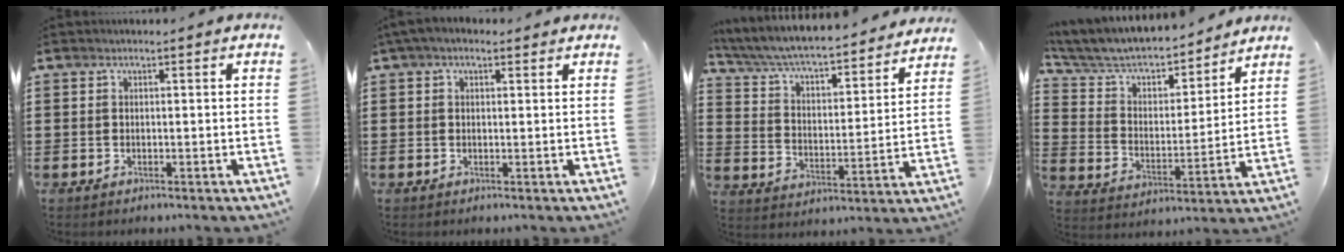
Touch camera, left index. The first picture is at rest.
{"total": 1.9, "force": [1.1, 1.3, 0.9], "torque": [-0.022, 0.009, 0.019]}
{"total": 5.3, "force": [5.0, 0.3, 1.8], "torque": [-0.061, -0.046, 0.077]}
{"total": 5.7, "force": [4.9, 2.2, 1.9], "torque": [-0.064, -0.035, 0.078]}